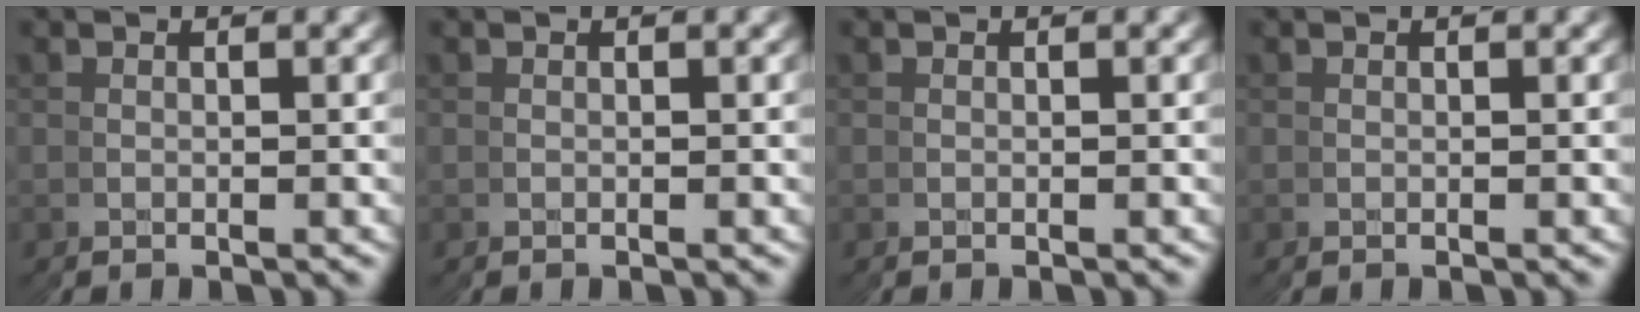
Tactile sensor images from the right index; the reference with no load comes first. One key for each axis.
{"total": 0.0}
{"total": 0.0}
{"total": 0.0}